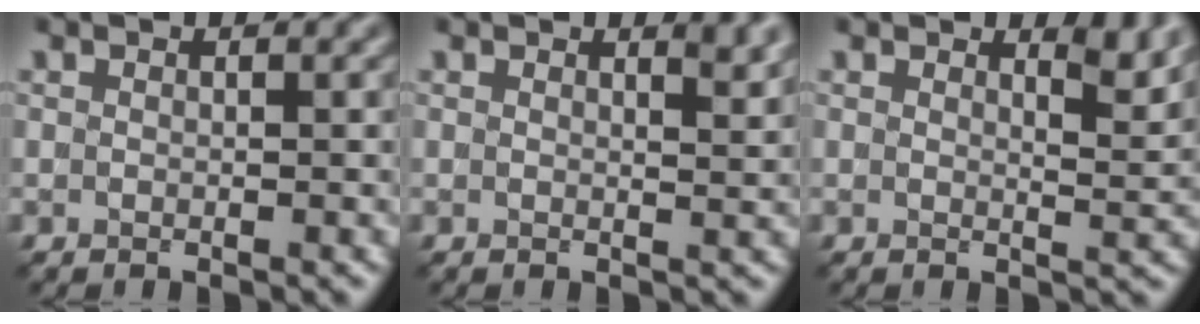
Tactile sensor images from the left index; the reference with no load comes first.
{"total": 2.2, "force": [1.5, 0.6, 1.4], "torque": [-0.005, 0.001, 0.019]}
{"total": 2.4, "force": [1.9, 0.5, 1.3], "torque": [-0.014, -0.009, 0.026]}